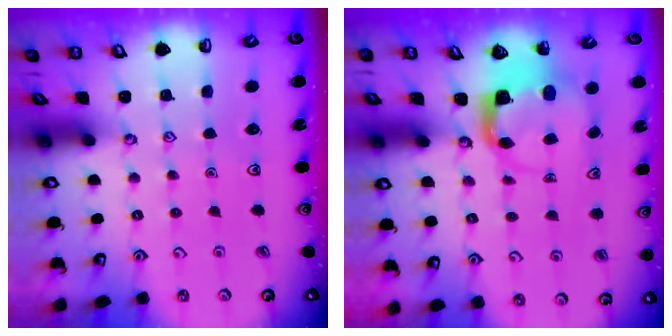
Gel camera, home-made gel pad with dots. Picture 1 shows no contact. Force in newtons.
{"total": 4.3, "press": 4.3, "slide": 0.3}